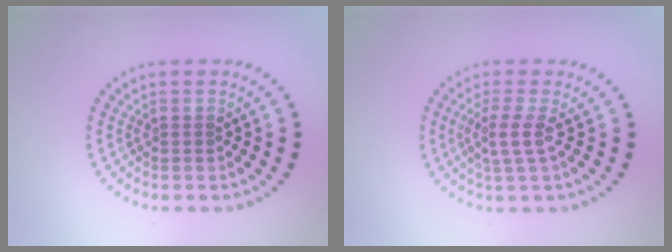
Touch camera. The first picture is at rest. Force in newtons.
{"total": 2.2, "press": 1.6, "slide": 1.4}